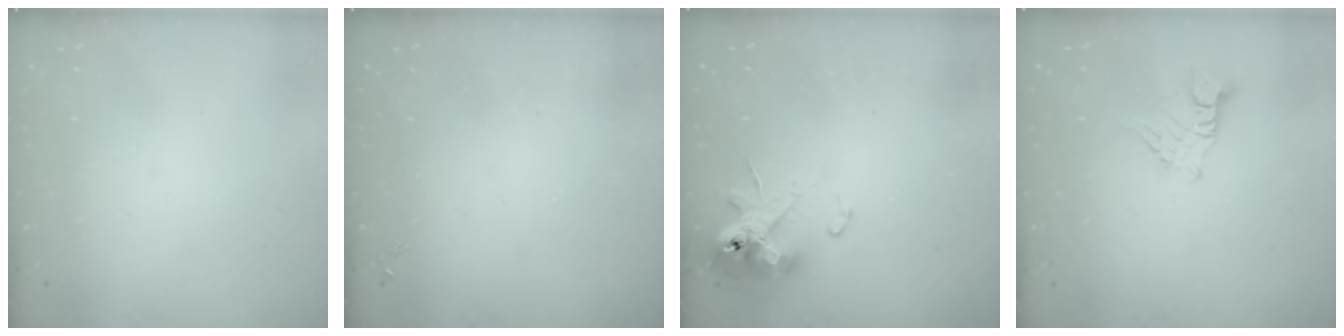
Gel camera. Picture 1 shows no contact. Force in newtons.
{"total": 0.0}
{"total": 13.1, "press": 13.0, "slide": 1.7}
{"total": 3.2, "press": 3.2, "slide": 0.3}